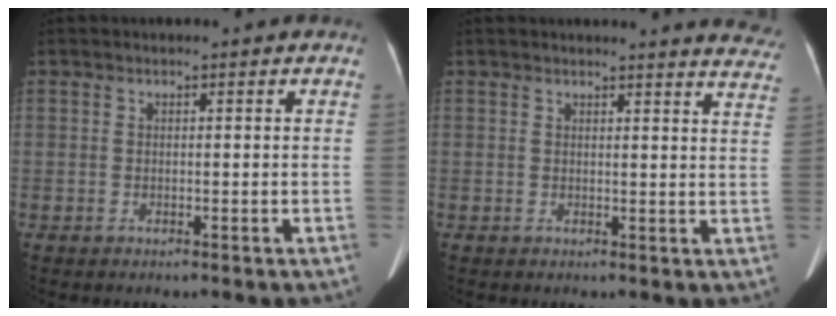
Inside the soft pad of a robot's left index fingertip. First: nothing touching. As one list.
[{"total": 9.8, "force": [9.6, 0.6, 1.7], "torque": [0.005, -0.065, 0.070]}]